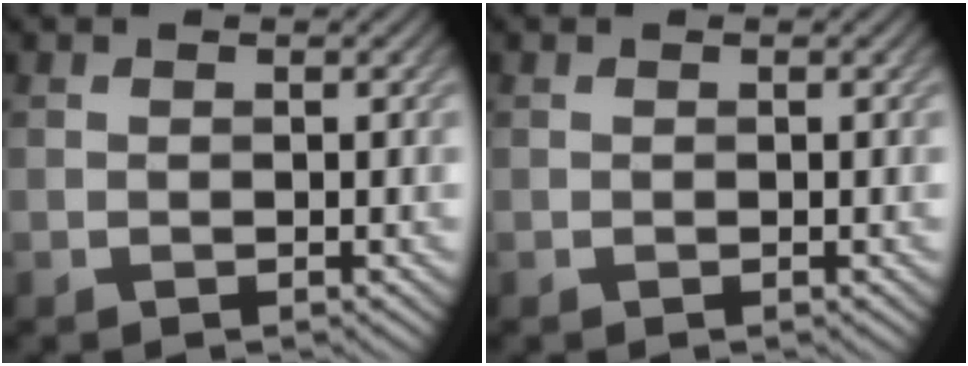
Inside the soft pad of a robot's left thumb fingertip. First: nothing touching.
{"total": 0.0}